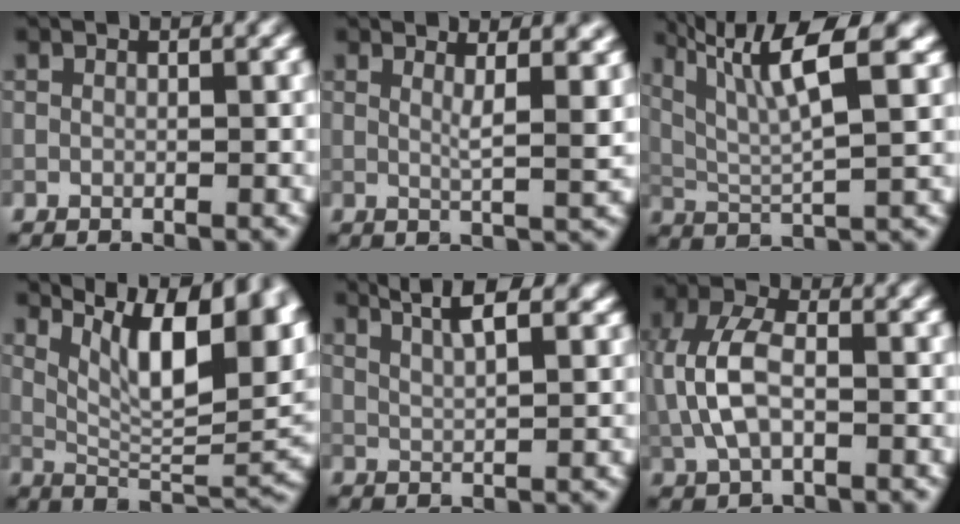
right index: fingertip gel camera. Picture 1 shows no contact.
{"total": 4.8, "force": [2.6, 1.5, 3.7], "torque": [-0.037, 0.005, 0.033]}
{"total": 9.1, "force": [4.9, 2.5, 7.2], "torque": [-0.131, 0.017, 0.082]}
{"total": 11.6, "force": [5.8, 3.5, 9.4], "torque": [-0.135, 0.008, 0.101]}
{"total": 7.2, "force": [4.7, 2.9, 4.7], "torque": [-0.052, 0.036, 0.051]}
{"total": 5.8, "force": [-0.2, 3.4, 4.7], "torque": [-0.114, 0.008, -0.009]}